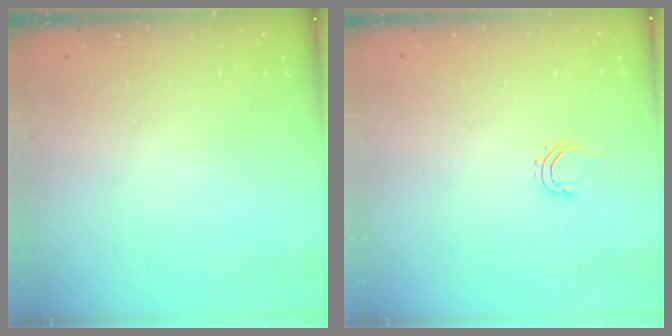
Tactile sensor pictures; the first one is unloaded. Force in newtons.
{"total": 2.8, "press": 2.7, "slide": 0.5}